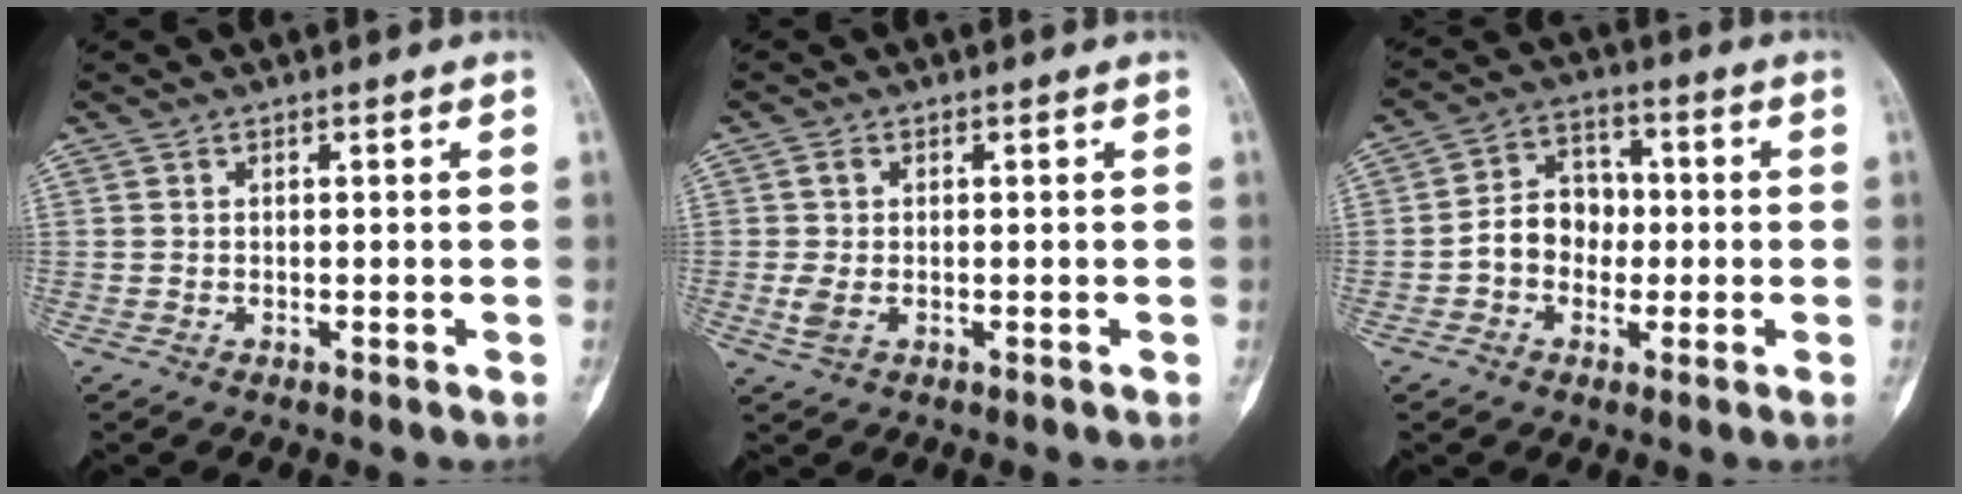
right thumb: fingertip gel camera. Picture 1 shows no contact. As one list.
[{"total": 3.4, "force": [-0.4, 2.0, 2.8], "torque": [-0.076, 0.002, -0.009]}, {"total": 8.4, "force": [-1.2, 6.8, 4.8], "torque": [-0.052, 0.032, -0.036]}]